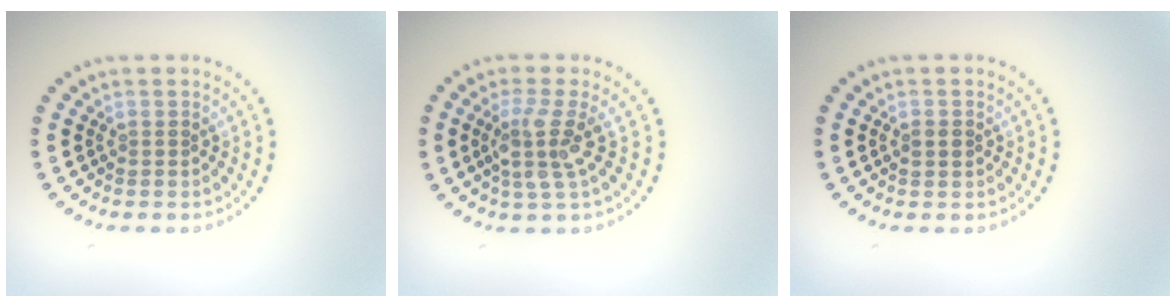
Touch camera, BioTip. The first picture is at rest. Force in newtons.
{"total": 3.3, "press": 2.4, "slide": 2.2}
{"total": 1.3, "press": 1.3, "slide": 0.1}